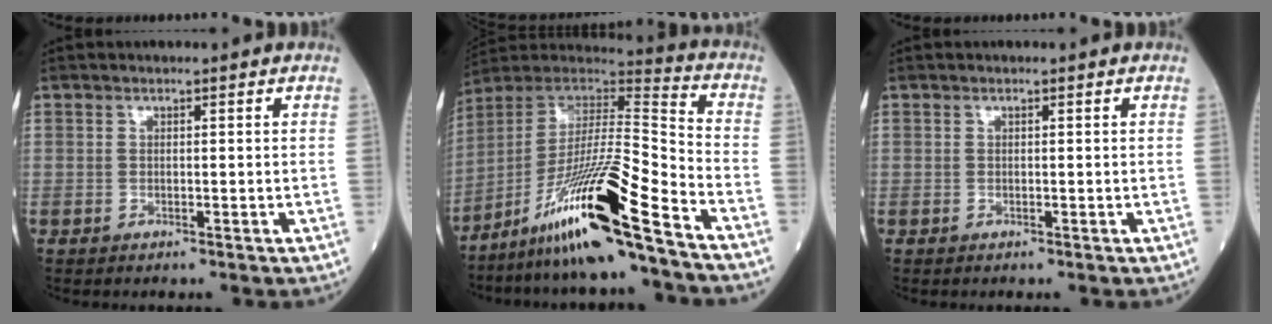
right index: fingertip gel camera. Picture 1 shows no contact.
{"total": 19.0, "force": [-12.4, -0.1, 14.4], "torque": [-0.283, -0.012, -0.223]}
{"total": 0.0}